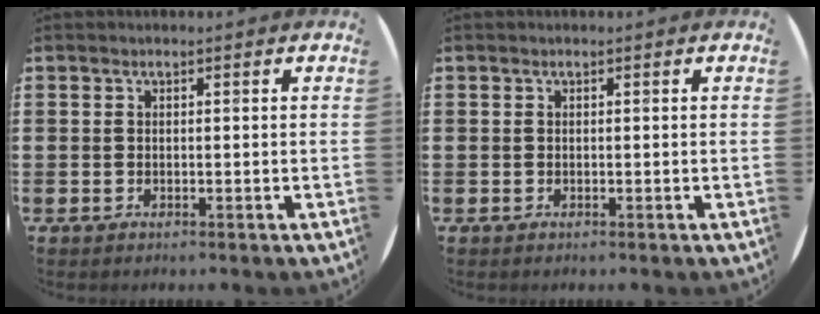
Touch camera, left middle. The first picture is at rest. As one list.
[{"total": 0.0}]